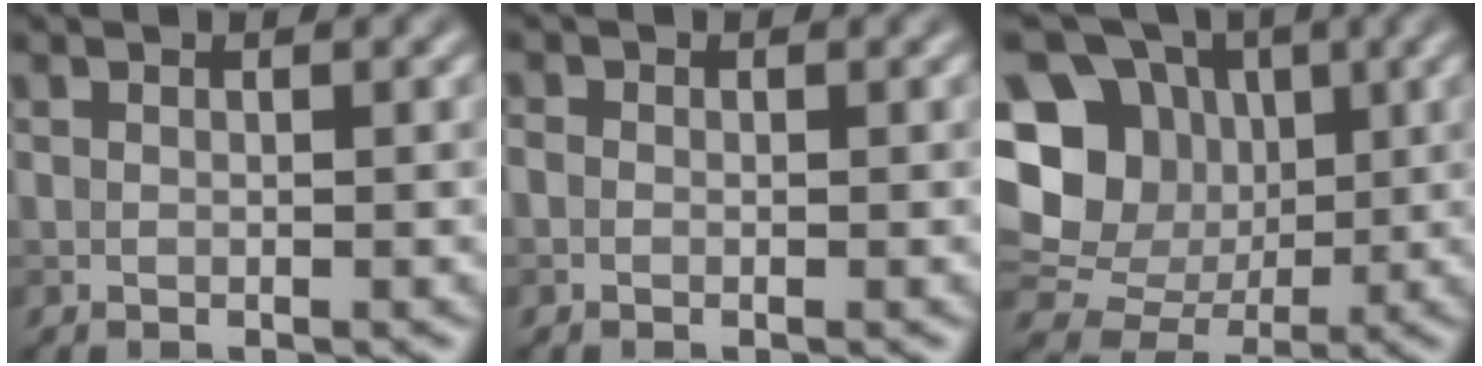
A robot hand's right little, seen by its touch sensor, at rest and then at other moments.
{"total": 0.6, "force": [-0.2, 0.5, 0.2], "torque": [-0.002, -0.004, -0.006]}
{"total": 13.4, "force": [1.9, 12.1, 5.5], "torque": [-0.150, 0.033, 0.022]}